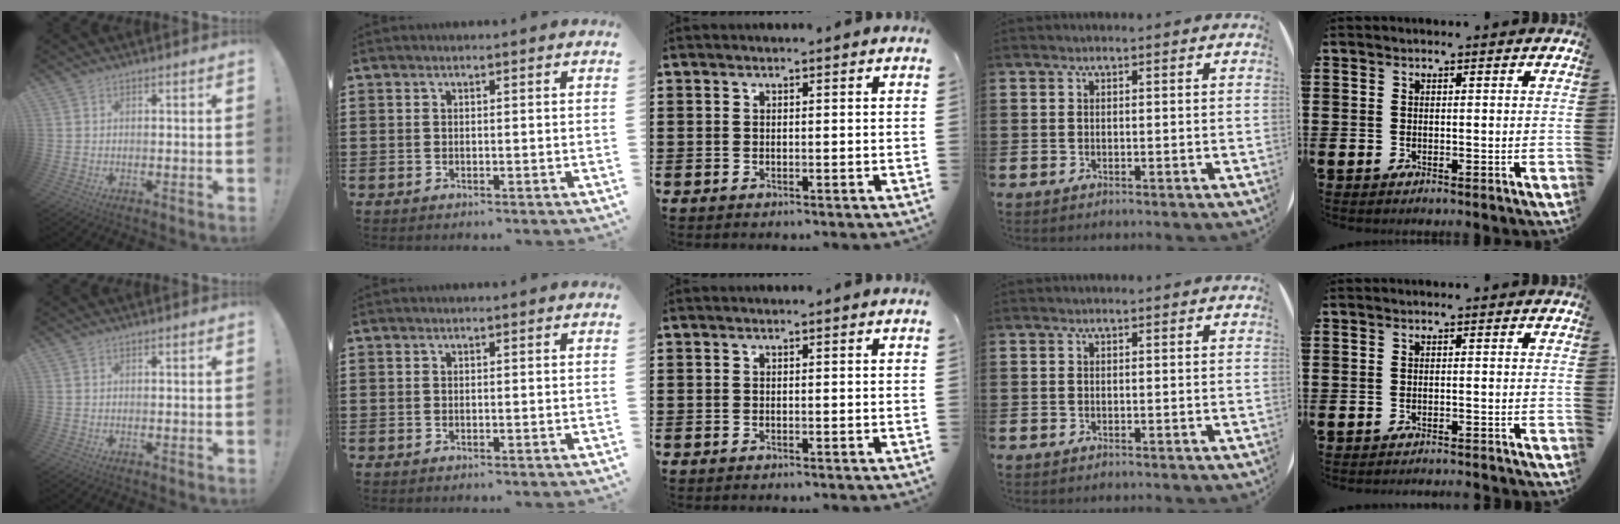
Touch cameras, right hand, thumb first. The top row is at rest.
{"little": {"total": 1.0, "force": [-1.0, -0.2, -0.1], "torque": [0.000, 0.002, -0.020]}}